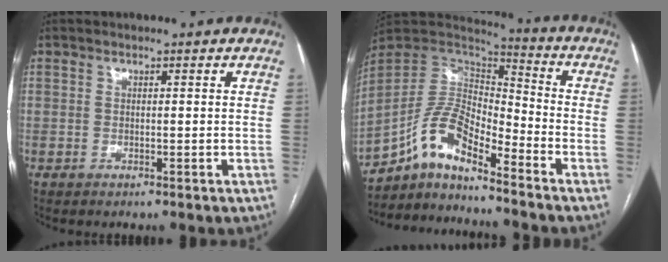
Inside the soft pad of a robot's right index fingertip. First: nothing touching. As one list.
[{"total": 11.7, "force": [-8.3, 3.3, 7.6], "torque": [-0.151, 0.032, -0.153]}]